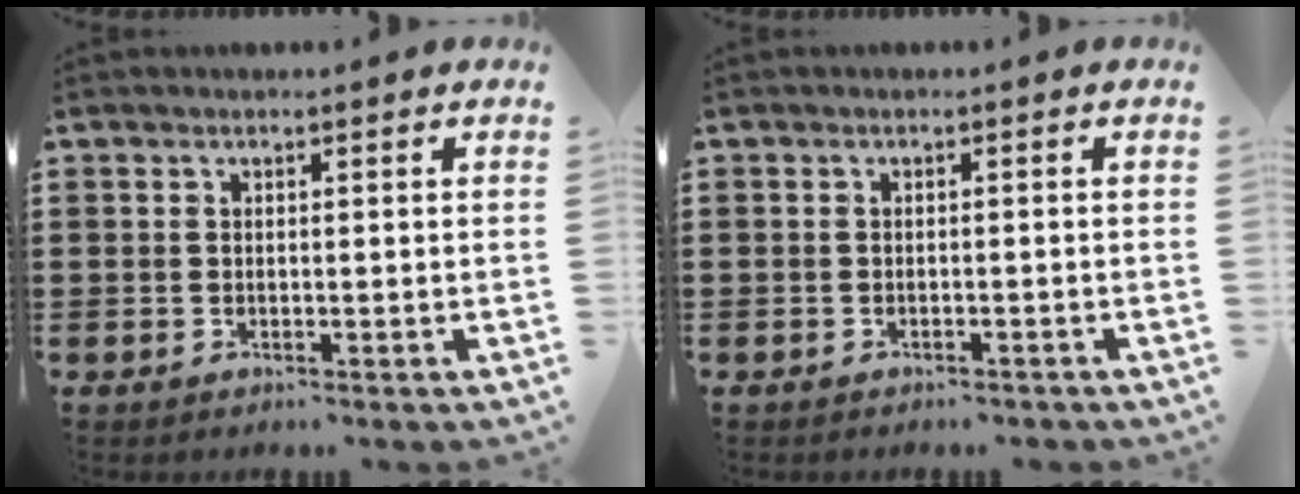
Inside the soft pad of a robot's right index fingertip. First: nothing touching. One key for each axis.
{"total": 0.8, "fx": -0.8, "fy": 0.2, "fz": 0.2, "tx": -0.007, "ty": -0.001, "tz": -0.017}